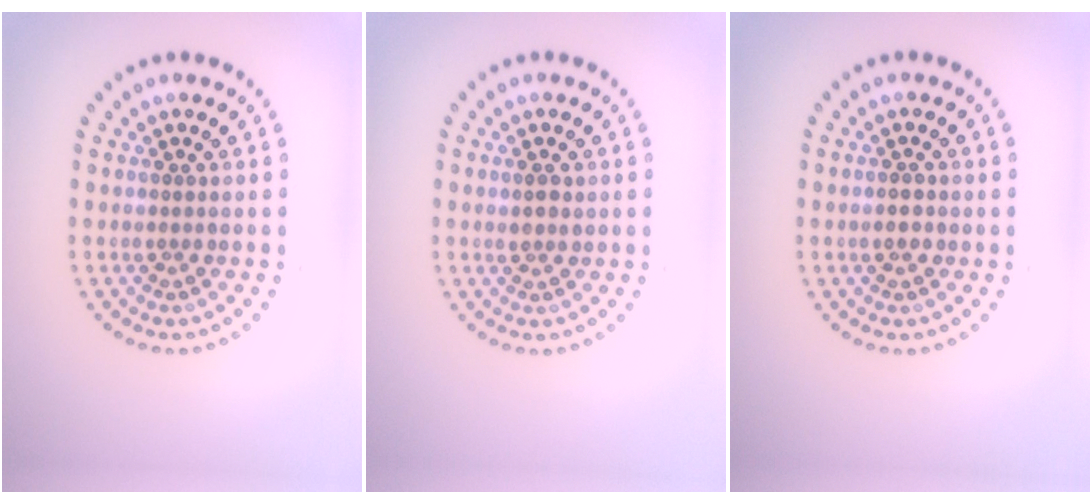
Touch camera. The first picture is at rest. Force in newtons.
{"total": 1.2, "press": 1.1, "slide": 0.5}
{"total": 1.0, "press": 0.9, "slide": 0.1}